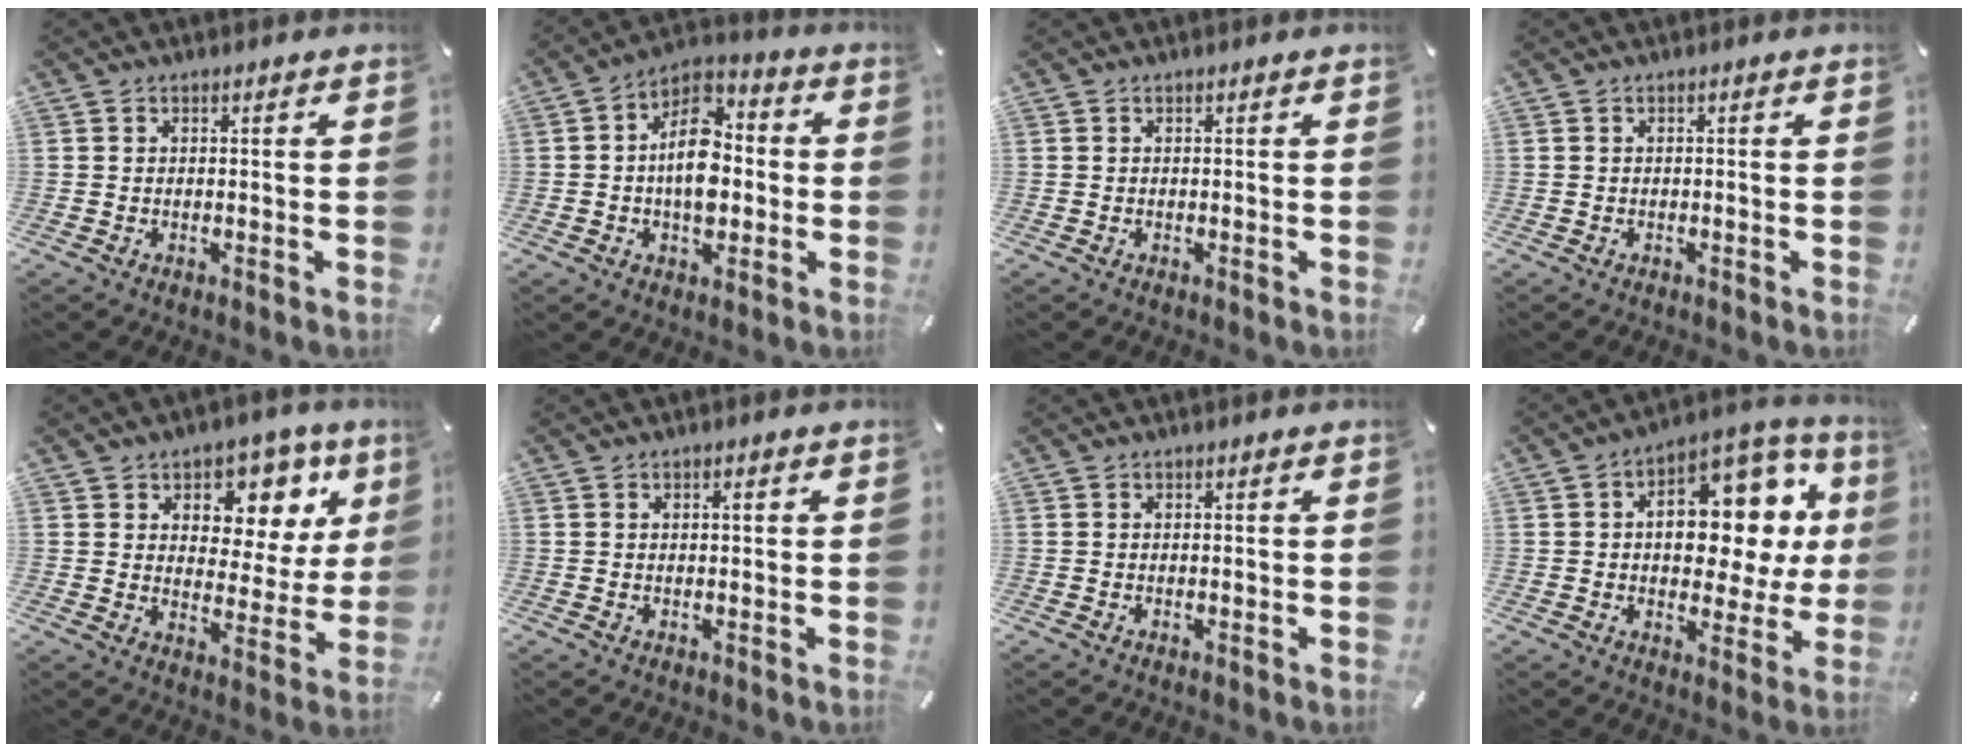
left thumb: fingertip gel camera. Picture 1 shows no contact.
{"total": 13.1, "force": [-1.1, 8.8, 9.7], "torque": [-0.171, 0.012, -0.017]}
{"total": 0.0}
{"total": 0.0}
{"total": 10.0, "force": [5.5, 7.4, 3.8], "torque": [-0.048, -0.046, 0.097]}
{"total": 1.3, "force": [0.5, 0.6, 1.0], "torque": [-0.012, 0.000, 0.007]}
{"total": 0.0}
{"total": 15.7, "force": [3.0, 9.8, 11.9], "torque": [-0.151, -0.025, 0.049]}